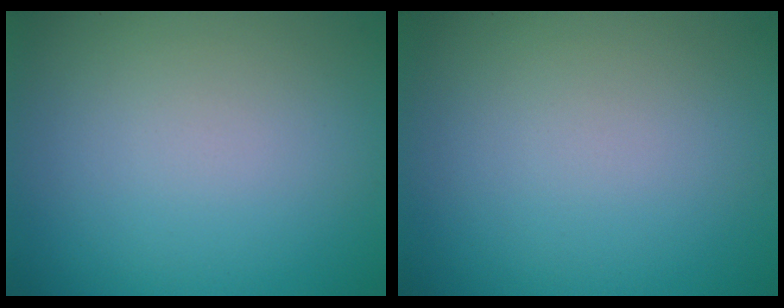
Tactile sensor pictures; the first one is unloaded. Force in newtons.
{"total": 0.0}